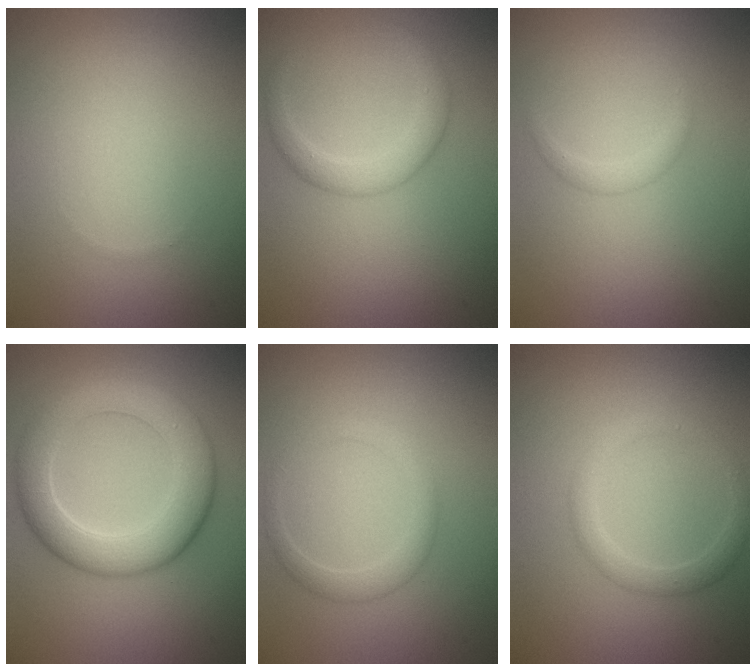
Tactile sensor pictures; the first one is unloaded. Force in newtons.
{"total": 2.0, "press": 2.0, "slide": 0.2}
{"total": 1.0, "press": 1.0, "slide": 0.1}
{"total": 6.7, "press": 6.7, "slide": 0.2}
{"total": 2.0, "press": 2.0, "slide": 0.1}
{"total": 2.0, "press": 2.0, "slide": 0.0}